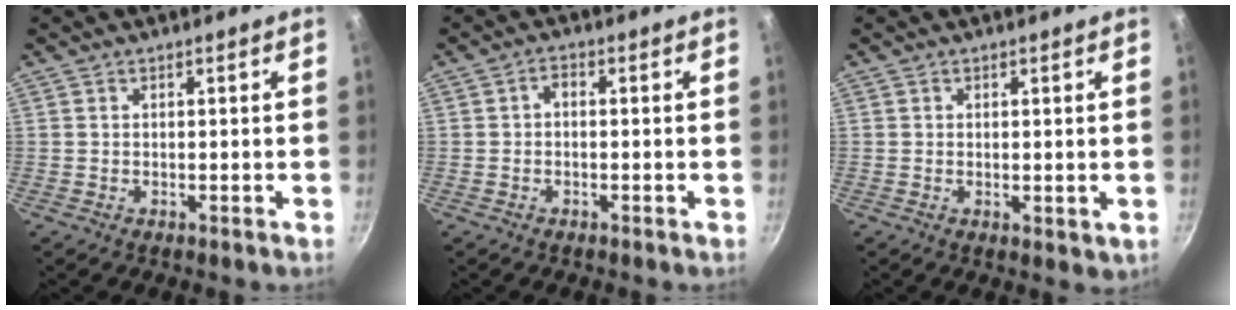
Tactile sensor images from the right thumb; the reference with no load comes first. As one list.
[{"total": 1.7, "force": [-0.4, 1.0, 1.3], "torque": [-0.026, 0.012, -0.009]}, {"total": 1.6, "force": [0.4, 0.8, 1.4], "torque": [-0.018, -0.010, 0.003]}]